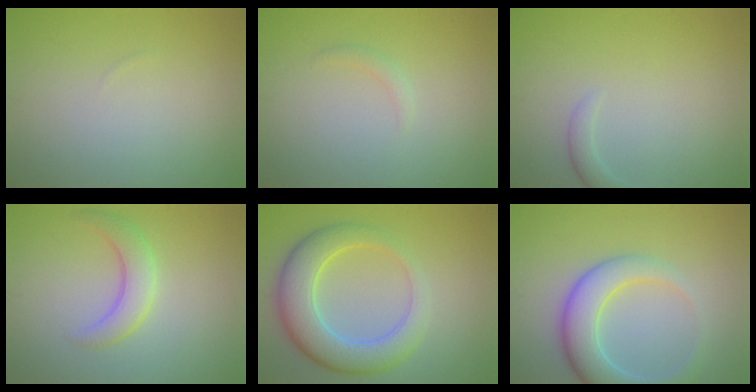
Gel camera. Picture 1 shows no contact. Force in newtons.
{"total": 0.7, "press": 0.7, "slide": 0.1}
{"total": 1.4, "press": 1.4, "slide": 0.1}
{"total": 2.8, "press": 2.8, "slide": 0.1}
{"total": 6.7, "press": 6.7, "slide": 0.4}
{"total": 5.6, "press": 5.6, "slide": 0.4}